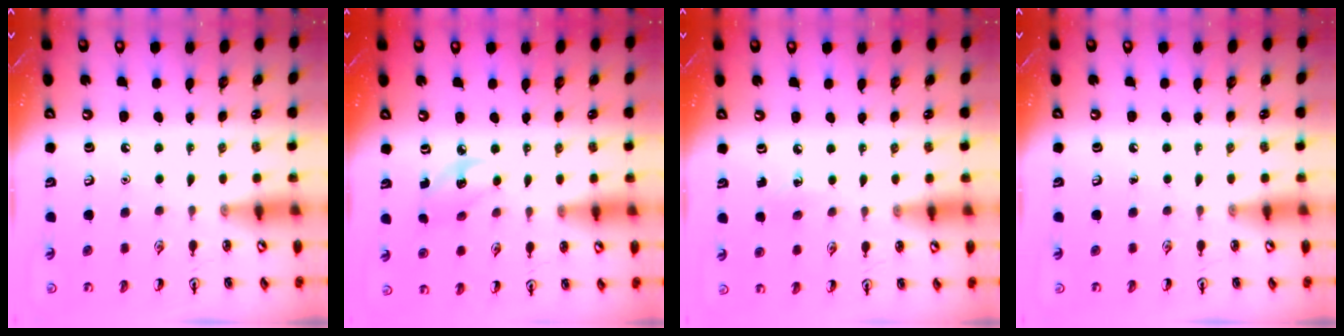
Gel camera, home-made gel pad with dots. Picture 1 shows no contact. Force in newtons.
{"total": 3.0, "press": 2.9, "slide": 0.8}
{"total": 3.6, "press": 3.4, "slide": 1.3}
{"total": 0.0}